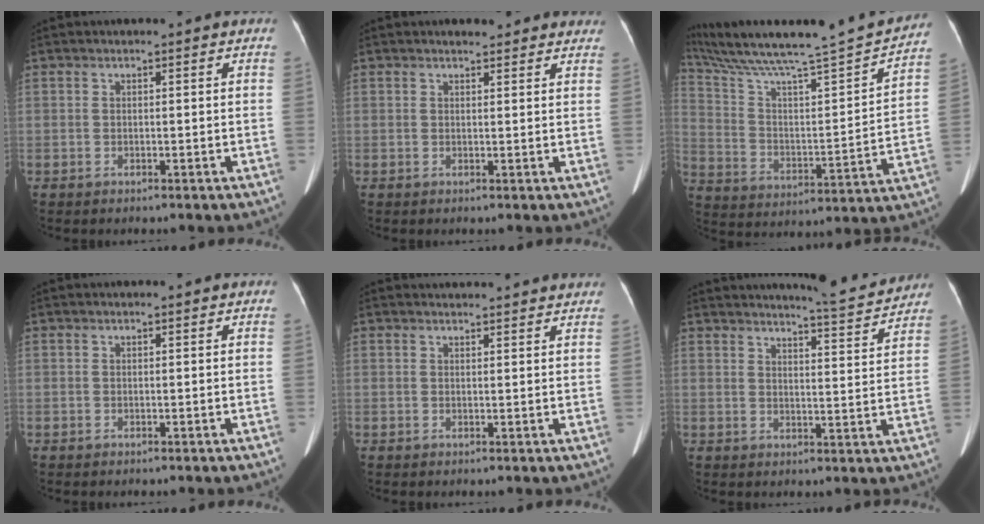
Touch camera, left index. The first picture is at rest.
{"total": 4.9, "force": [4.4, 1.6, 1.6], "torque": [-0.007, 0.013, 0.044]}
{"total": 23.1, "force": [20.8, 0.6, 9.9], "torque": [-0.176, -0.035, 0.310]}
{"total": 0.0}
{"total": 8.1, "force": [7.8, 0.9, 1.7], "torque": [-0.013, 0.023, 0.077]}
{"total": 8.9, "force": [8.7, -0.1, 1.8], "torque": [-0.035, -0.019, 0.108]}